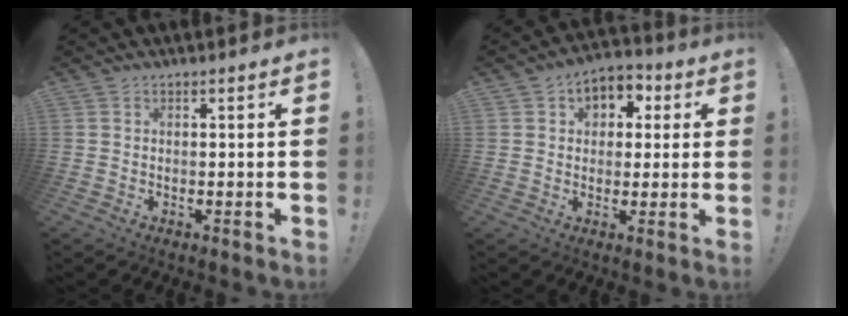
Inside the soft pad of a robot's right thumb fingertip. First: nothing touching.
{"total": 6.7, "force": [1.6, 5.8, 3.0], "torque": [-0.040, 0.000, 0.033]}